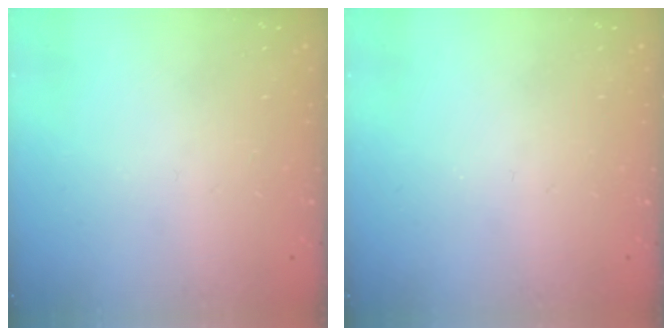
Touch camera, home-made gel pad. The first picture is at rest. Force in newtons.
{"total": 0.0}